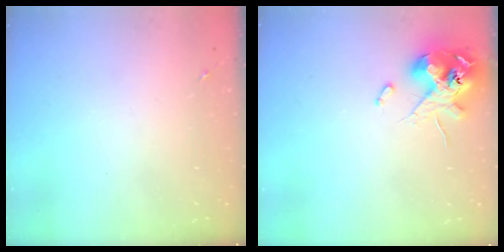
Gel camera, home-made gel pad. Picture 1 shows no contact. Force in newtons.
{"total": 12.4, "press": 12.2, "slide": 2.2}